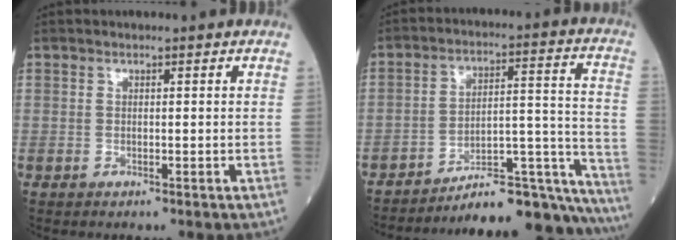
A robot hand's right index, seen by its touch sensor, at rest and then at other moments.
{"total": 21.7, "force": [-20.6, 1.5, 6.7], "torque": [-0.031, 0.045, -0.287]}